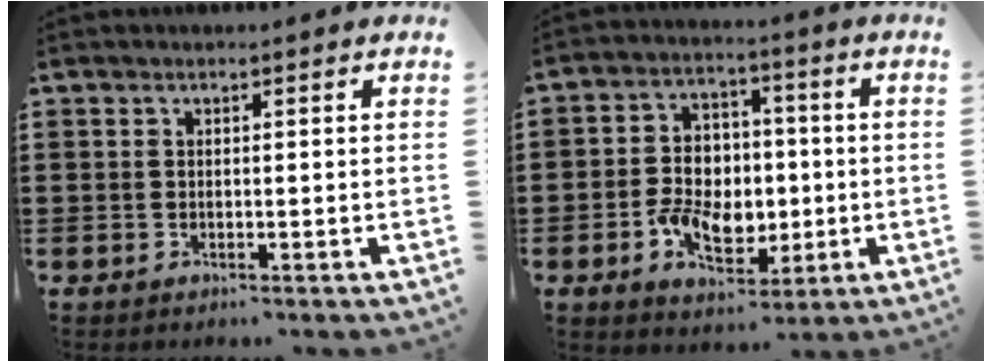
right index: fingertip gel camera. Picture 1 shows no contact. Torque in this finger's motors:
{"motor_torque": [2.14, 0.00, 0.85, 0.21]}